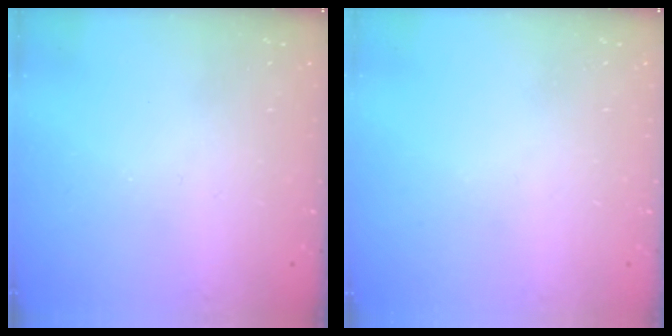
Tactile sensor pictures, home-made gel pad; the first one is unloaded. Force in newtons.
{"total": 0.0}